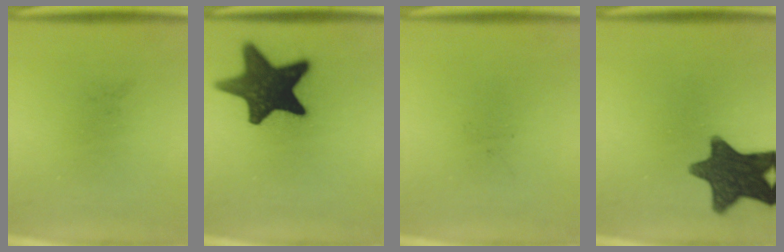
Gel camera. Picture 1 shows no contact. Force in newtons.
{"total": 16.8}
{"total": 0.0}
{"total": 13.6}